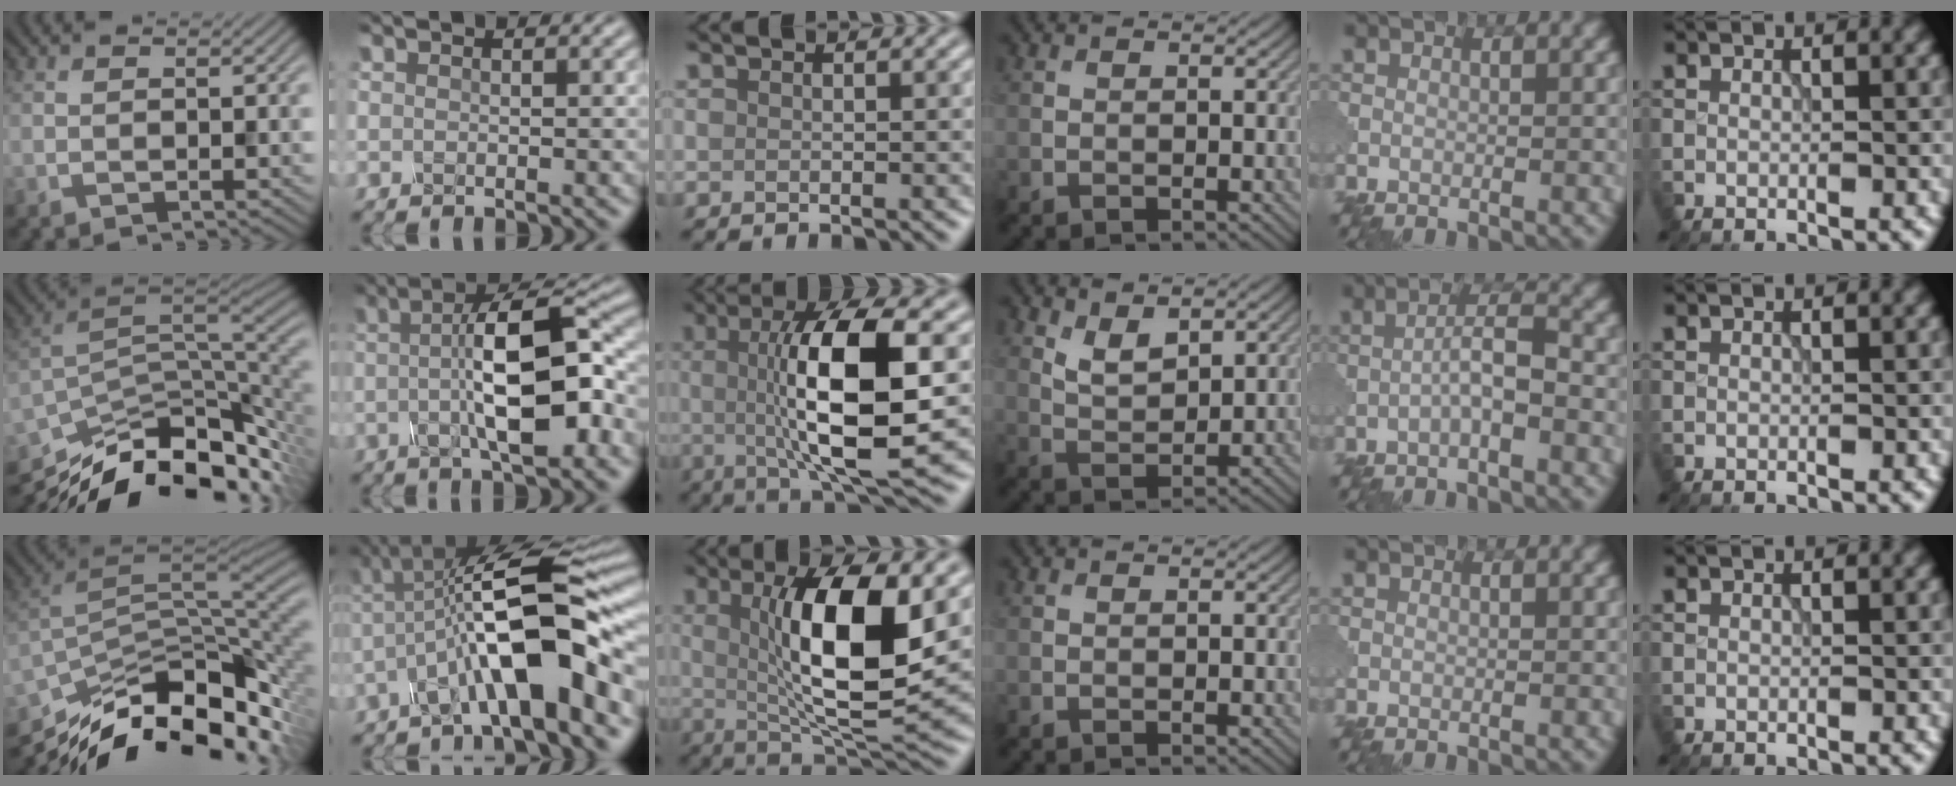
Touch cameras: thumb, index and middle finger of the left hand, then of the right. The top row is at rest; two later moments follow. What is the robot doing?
{"motion": "assemble", "object": "glue stick"}